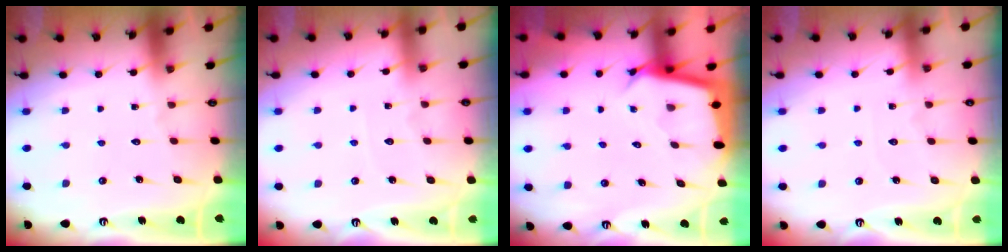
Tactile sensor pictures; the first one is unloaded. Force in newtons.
{"total": 3.4, "press": 3.4, "slide": 0.4}
{"total": 2.9, "press": 2.9, "slide": 0.1}
{"total": 3.5, "press": 3.5, "slide": 0.5}